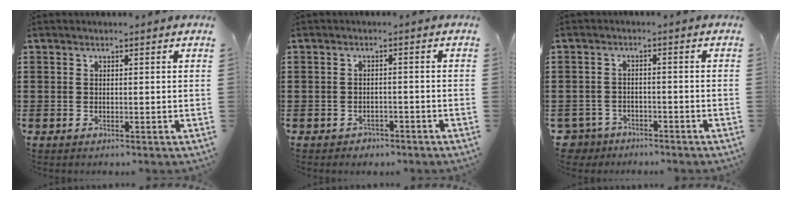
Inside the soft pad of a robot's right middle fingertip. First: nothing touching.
{"total": 1.5, "force": [-1.4, 0.6, 0.0], "torque": [-0.007, -0.002, -0.031]}
{"total": 3.6, "force": [-3.5, 0.9, 0.0], "torque": [-0.025, -0.008, -0.079]}